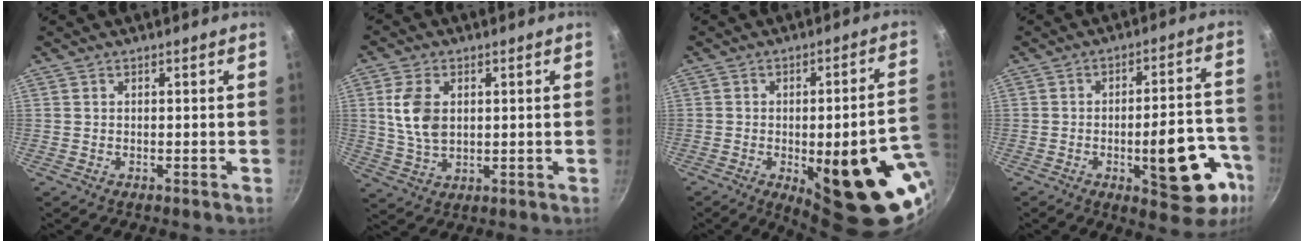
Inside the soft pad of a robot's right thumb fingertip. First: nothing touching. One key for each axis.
{"total": 8.4, "fx": 1.7, "fy": 5.3, "fz": 6.3, "tx": -0.118, "ty": -0.009, "tz": 0.034}
{"total": 24.3, "fx": -6.2, "fy": 8.2, "fz": 22.0, "tx": -0.229, "ty": 0.005, "tz": -0.067}
{"total": 17.0, "fx": -6.7, "fy": 6.7, "fz": 14.1, "tx": -0.131, "ty": 0.039, "tz": -0.084}